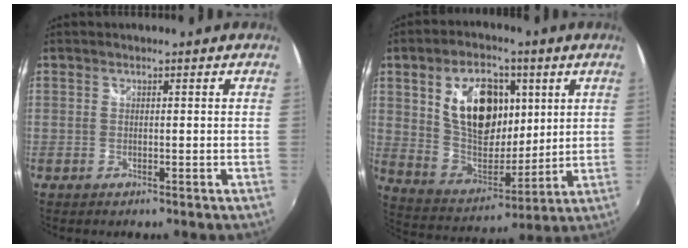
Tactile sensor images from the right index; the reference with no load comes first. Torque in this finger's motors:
{"motor_torque": [1.54, 0.60, 0.70, 0.14]}